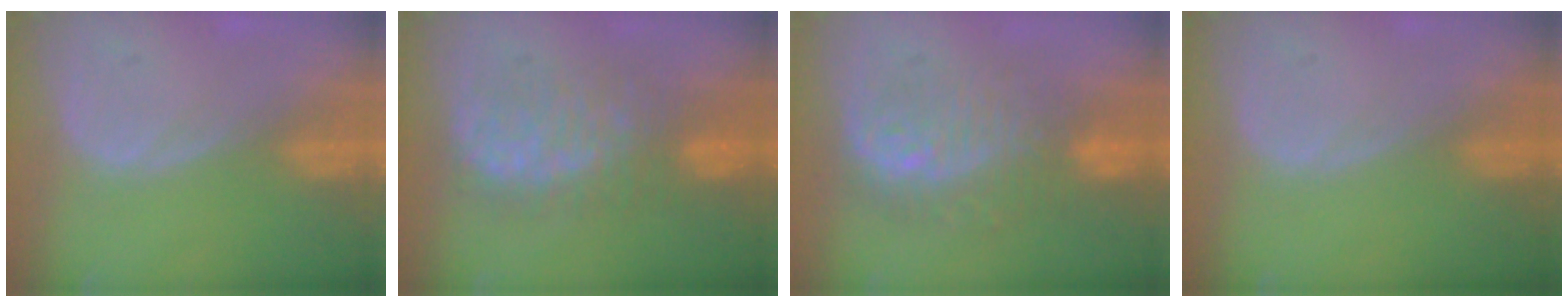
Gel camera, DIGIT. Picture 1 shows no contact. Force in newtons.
{"total": 7.8, "press": 7.8, "slide": 0.4}
{"total": 9.2, "press": 9.0, "slide": 1.8}
{"total": 0.0}